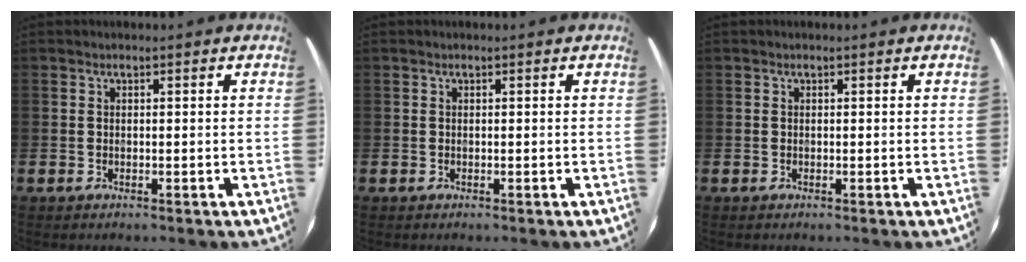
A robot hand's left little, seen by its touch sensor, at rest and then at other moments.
{"total": 0.0}
{"total": 0.0}